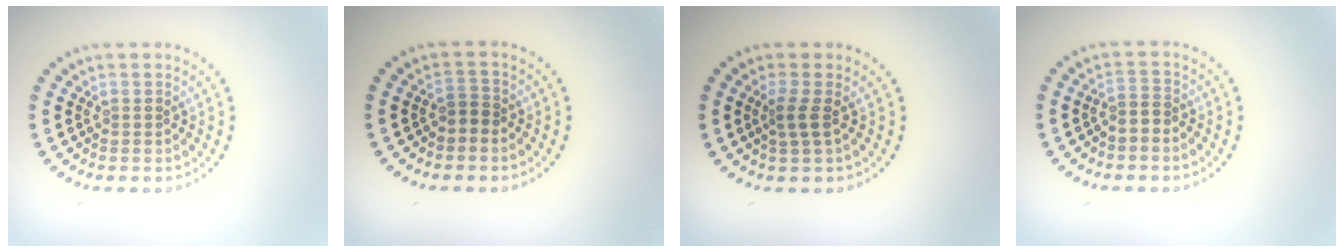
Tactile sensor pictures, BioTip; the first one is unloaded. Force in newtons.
{"total": 1.3, "press": 1.0, "slide": 0.8}
{"total": 1.6, "press": 1.2, "slide": 1.0}
{"total": 1.7, "press": 1.3, "slide": 1.1}